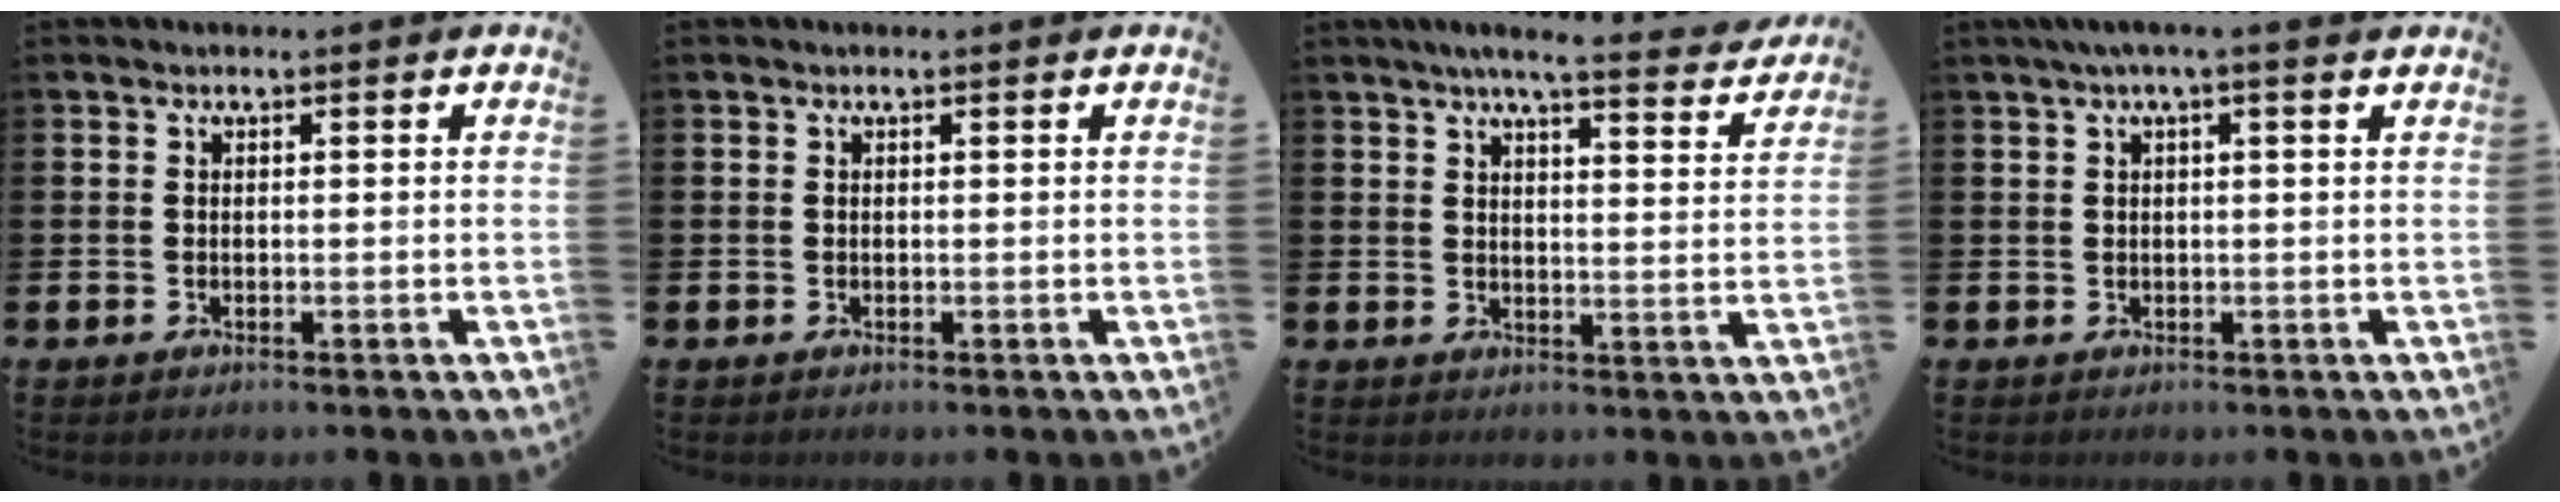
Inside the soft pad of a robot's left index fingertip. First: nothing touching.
{"total": 0.0}
{"total": 5.6, "force": [5.1, 0.2, 2.2], "torque": [-0.050, -0.028, 0.084]}
{"total": 2.3, "force": [1.3, 0.0, 1.9], "torque": [-0.036, 0.003, 0.023]}